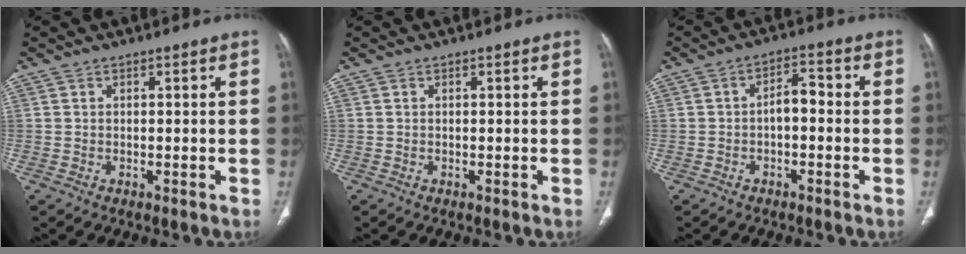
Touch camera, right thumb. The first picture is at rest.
{"total": 0.0}
{"total": 4.2, "force": [-0.9, 2.3, 3.5], "torque": [-0.046, 0.025, -0.021]}